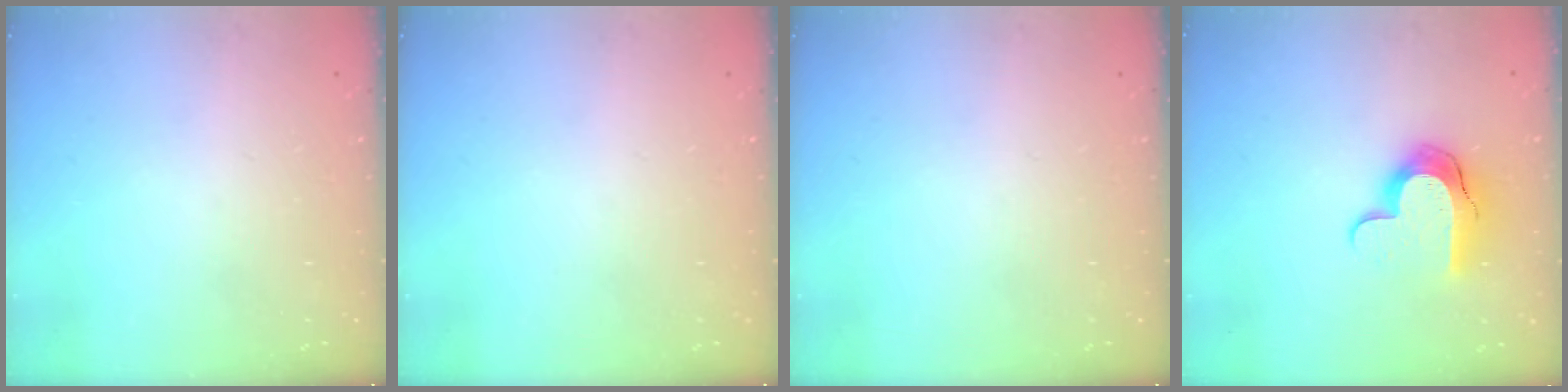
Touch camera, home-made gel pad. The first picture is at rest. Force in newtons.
{"total": 0.0}
{"total": 0.0}
{"total": 11.1, "press": 11.1, "slide": 0.8}